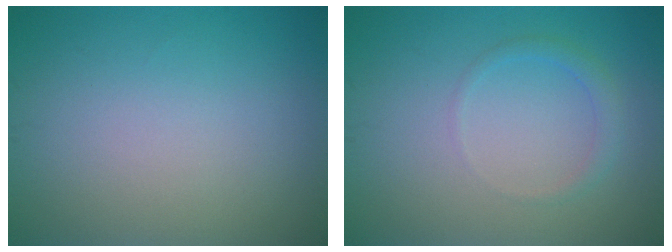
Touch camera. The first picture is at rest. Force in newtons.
{"total": 1.4, "press": 1.4, "slide": 0.1}